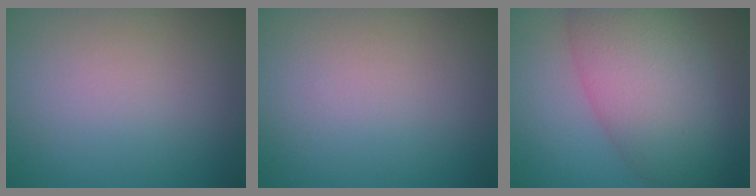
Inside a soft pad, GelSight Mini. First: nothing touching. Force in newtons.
{"total": 0.0}
{"total": 9.5, "press": 9.5, "slide": 0.2}